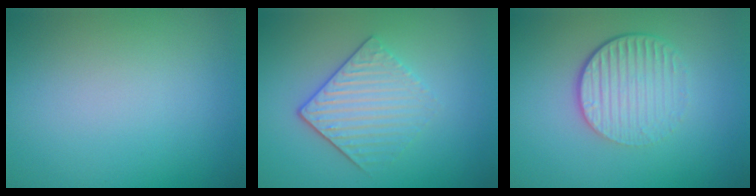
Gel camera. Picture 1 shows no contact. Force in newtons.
{"total": 3.9, "press": 3.1, "slide": 2.3}
{"total": 4.6, "press": 2.9, "slide": 3.6}